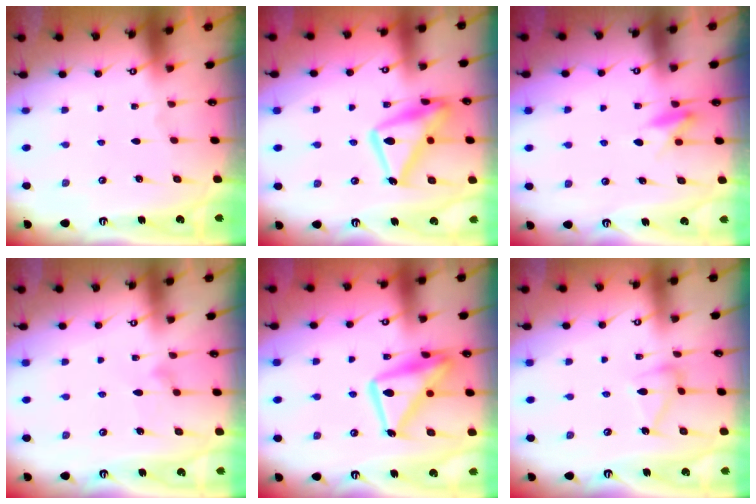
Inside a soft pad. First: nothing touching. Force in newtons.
{"total": 17.8, "press": 17.7, "slide": 1.3}
{"total": 5.2, "press": 5.1, "slide": 0.9}
{"total": 10.4, "press": 10.3, "slide": 0.5}
{"total": 17.3, "press": 17.2, "slide": 1.3}
{"total": 9.3, "press": 9.2, "slide": 0.5}